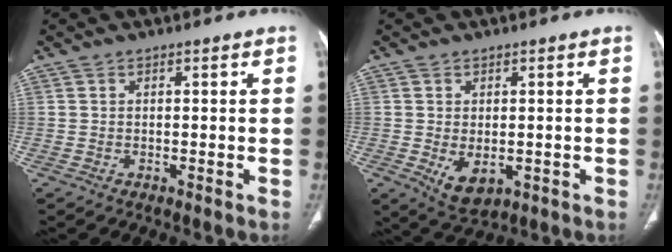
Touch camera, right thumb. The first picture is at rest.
{"total": 5.5, "force": [-1.1, 3.4, 4.2], "torque": [-0.065, -0.010, -0.002]}